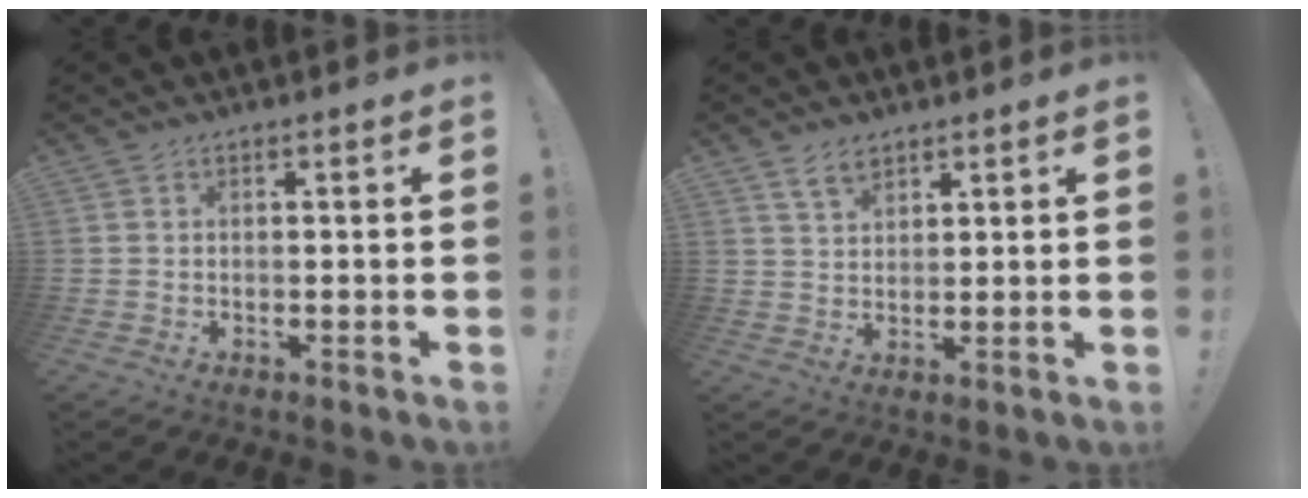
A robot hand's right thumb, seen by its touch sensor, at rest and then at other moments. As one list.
[{"total": 4.8, "force": [3.5, 2.6, 2.0], "torque": [-0.026, -0.015, 0.064]}]